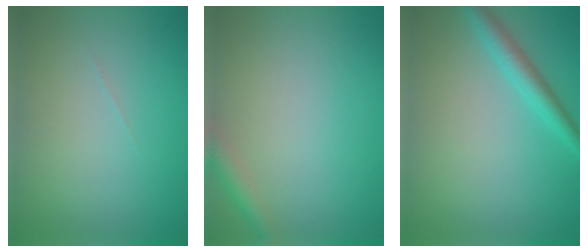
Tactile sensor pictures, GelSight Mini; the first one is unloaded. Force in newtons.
{"total": 2.0, "press": 2.0, "slide": 0.1}
{"total": 2.6, "press": 2.5, "slide": 0.1}